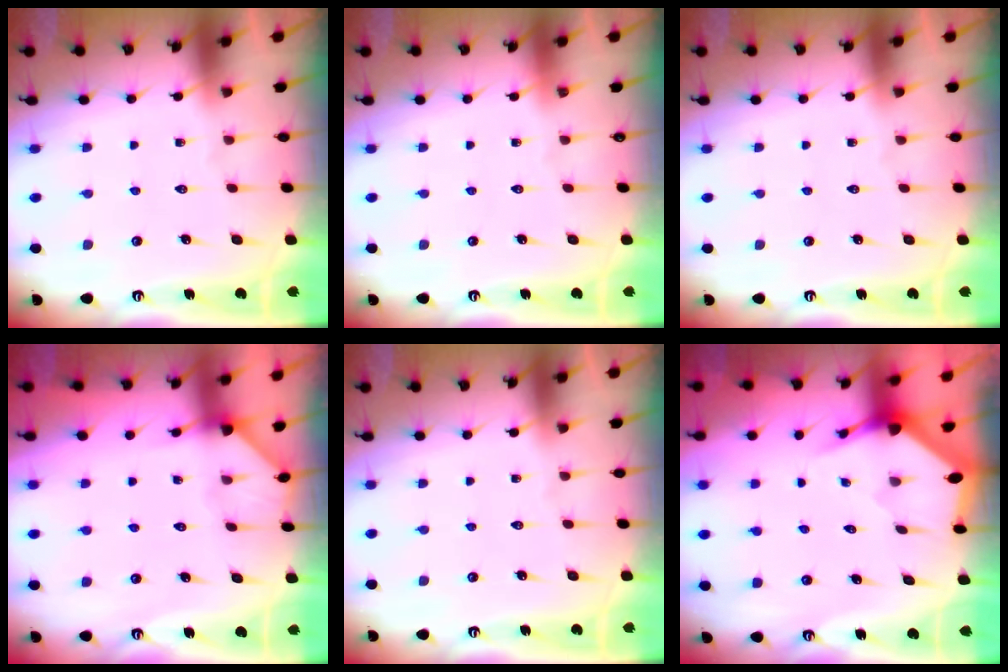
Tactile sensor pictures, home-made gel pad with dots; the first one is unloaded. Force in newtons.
{"total": 0.0}
{"total": 0.0}
{"total": 2.8, "press": 2.8, "slide": 0.2}
{"total": 0.0}
{"total": 2.9, "press": 2.9, "slide": 0.1}